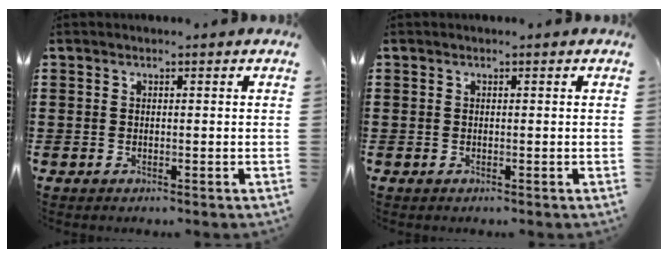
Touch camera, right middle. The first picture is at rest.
{"total": 0.0}